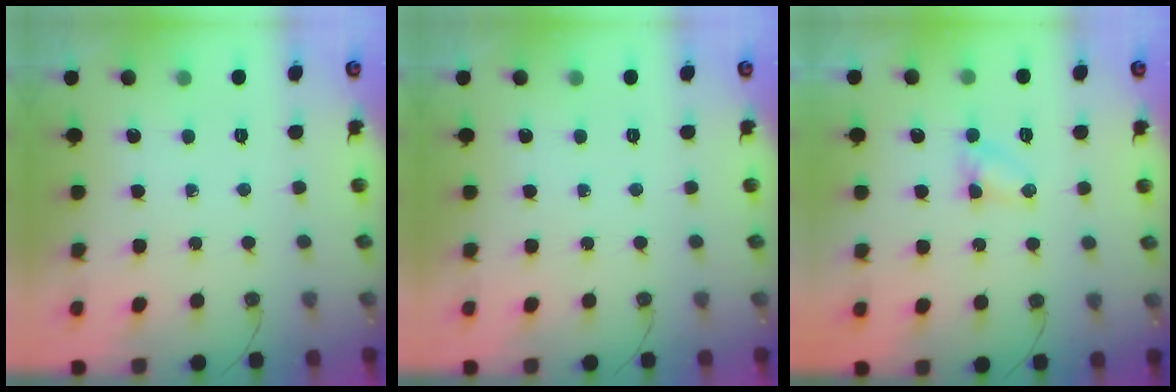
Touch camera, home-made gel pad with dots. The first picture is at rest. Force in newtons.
{"total": 0.0}
{"total": 3.6, "press": 3.6, "slide": 0.4}